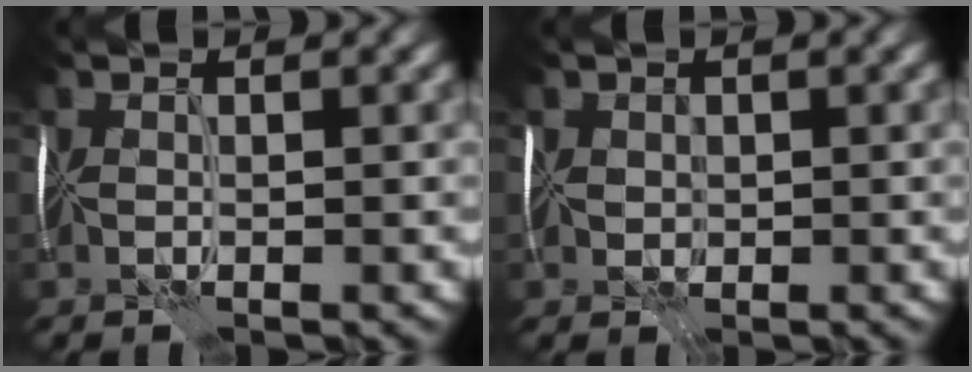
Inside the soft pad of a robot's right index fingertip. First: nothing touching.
{"total": 1.8, "force": [0.6, 1.6, 0.5], "torque": [-0.004, 0.015, 0.004]}